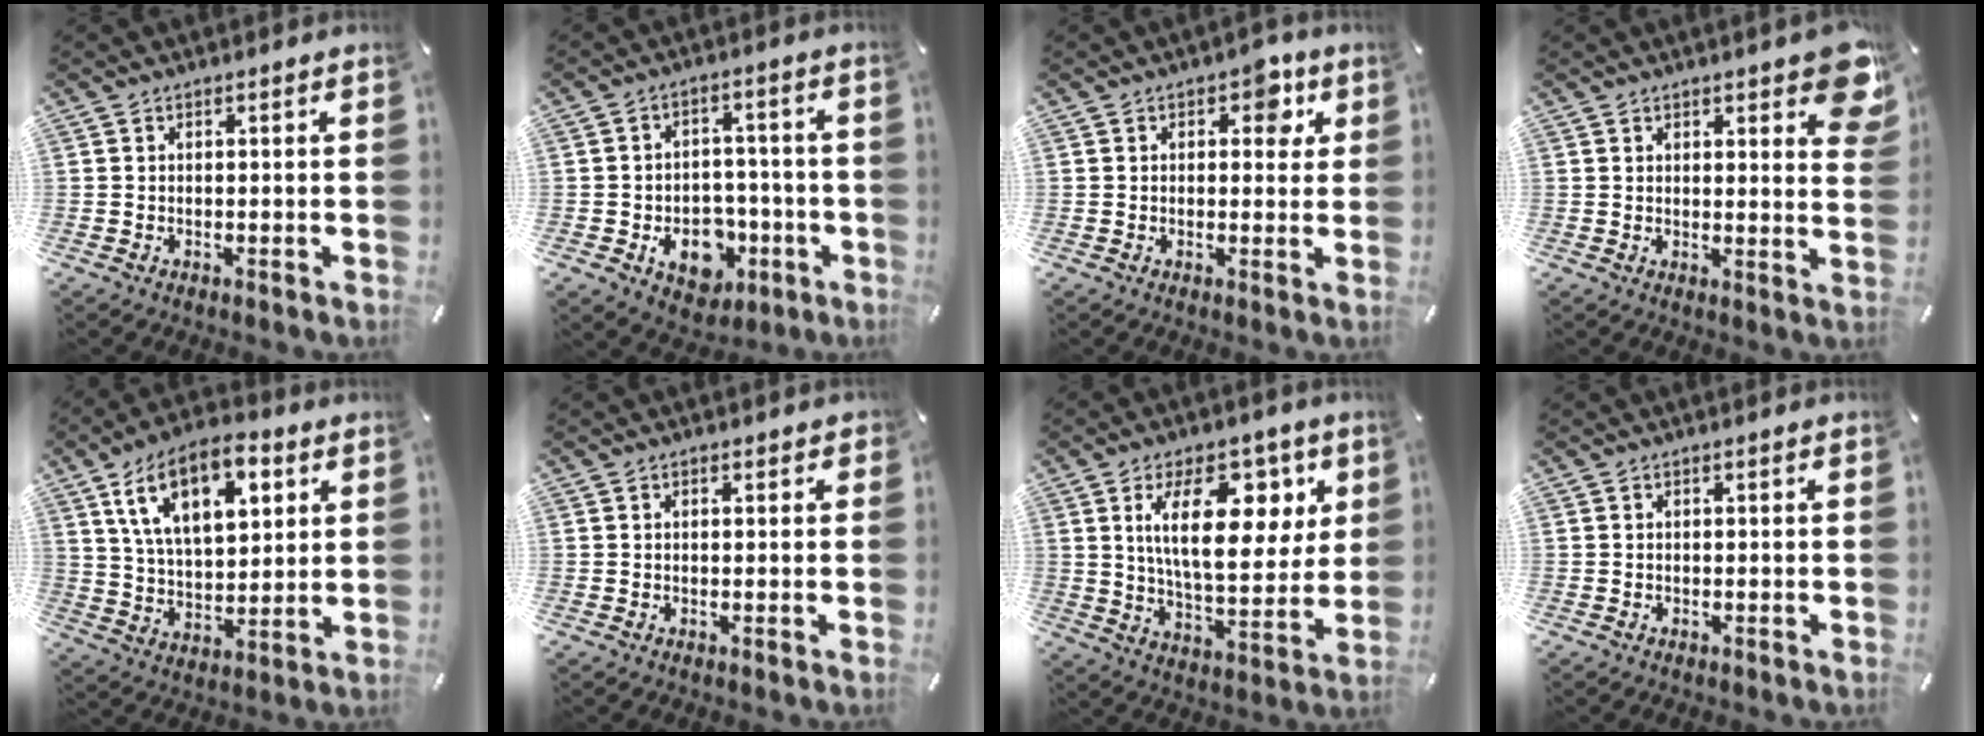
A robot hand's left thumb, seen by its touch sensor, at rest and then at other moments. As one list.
[{"total": 10.9, "force": [-3.7, 8.3, 6.0], "torque": [-0.090, 0.018, -0.057]}, {"total": 5.5, "force": [2.3, 3.6, 3.5], "torque": [-0.022, -0.007, 0.027]}, {"total": 7.9, "force": [5.1, 3.0, 5.3], "torque": [-0.056, -0.032, 0.085]}, {"total": 16.5, "force": [8.0, 8.9, 11.3], "torque": [-0.202, -0.011, 0.139]}, {"total": 0.9, "force": [0.1, 0.8, 0.4], "torque": [0.001, 0.003, -0.001]}, {"total": 19.0, "force": [7.3, 9.3, 14.8], "torque": [-0.239, -0.003, 0.116]}, {"total": 0.0}]